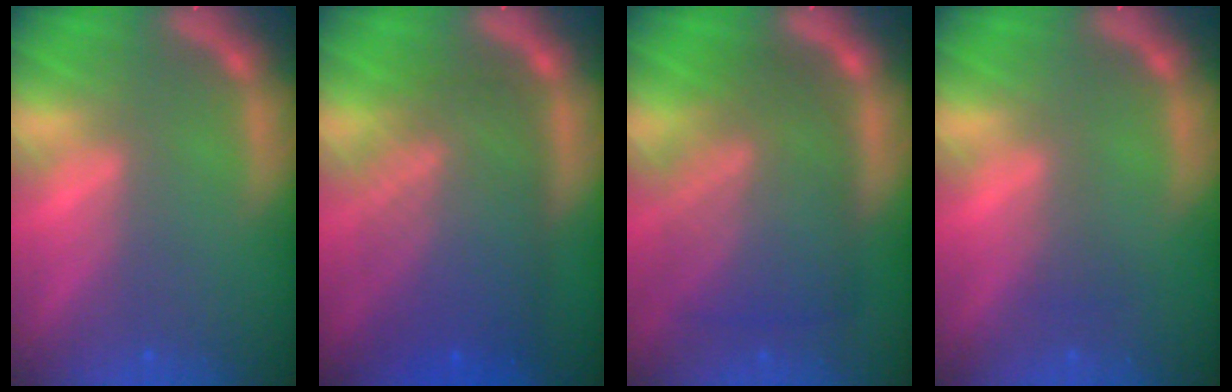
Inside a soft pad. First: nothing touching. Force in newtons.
{"total": 9.6}
{"total": 9.5}
{"total": 1.0}